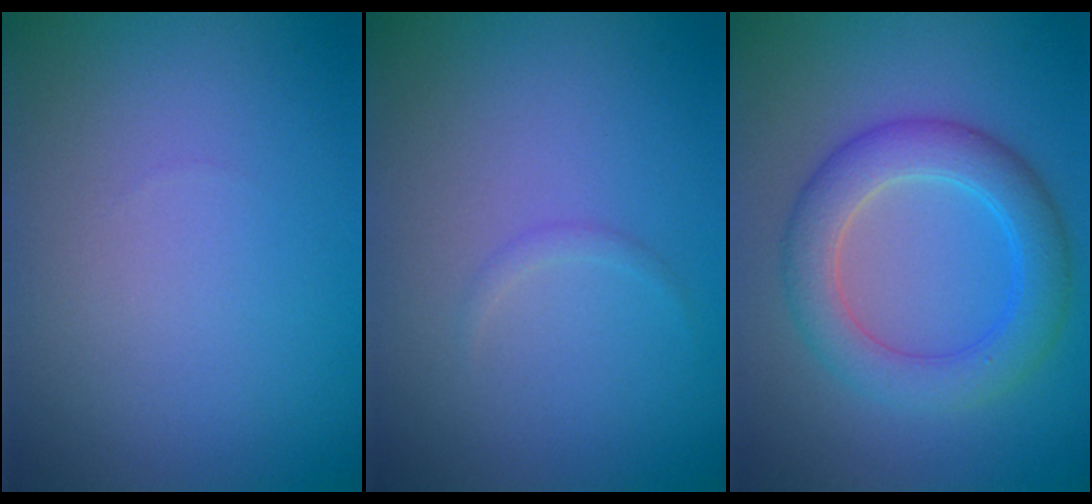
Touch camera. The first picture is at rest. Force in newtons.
{"total": 0.6, "press": 0.6, "slide": 0.0}
{"total": 4.2, "press": 4.2, "slide": 0.3}